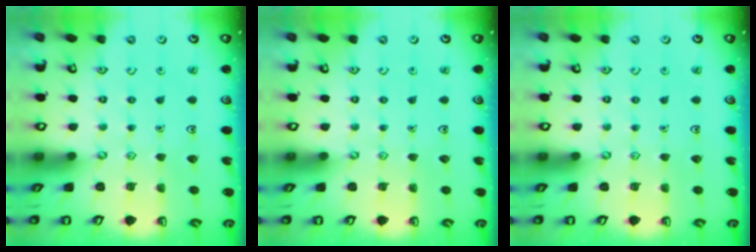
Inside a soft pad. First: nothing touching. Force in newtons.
{"total": 0.0}
{"total": 0.0}